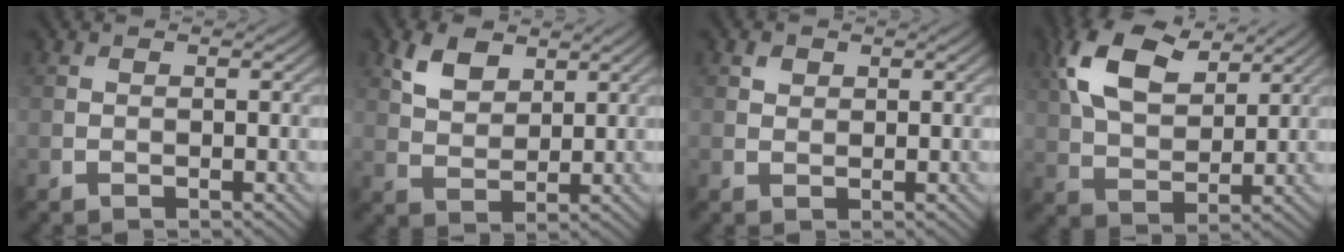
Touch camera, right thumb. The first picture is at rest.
{"total": 4.8, "force": [2.8, 2.8, 2.7], "torque": [-0.058, -0.002, 0.055]}
{"total": 1.0, "force": [0.6, 0.8, 0.3], "torque": [-0.005, 0.000, 0.008]}
{"total": 11.4, "force": [5.5, 6.1, 7.9], "torque": [-0.192, 0.019, 0.110]}